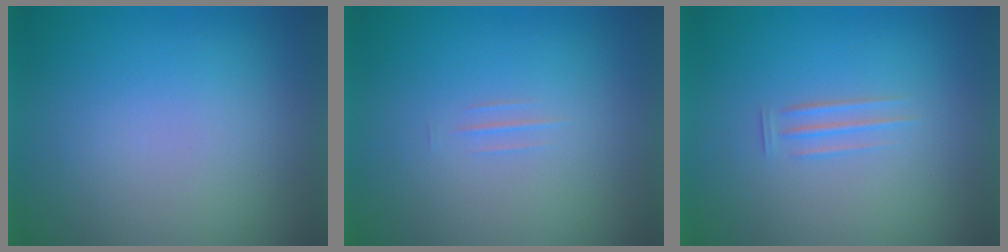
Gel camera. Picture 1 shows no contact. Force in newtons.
{"total": 1.3}
{"total": 1.9}